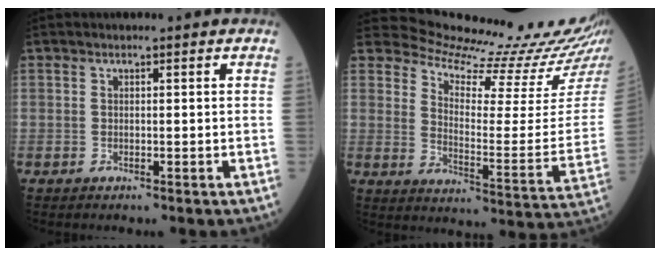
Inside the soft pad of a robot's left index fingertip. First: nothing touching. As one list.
[{"total": 17.7, "force": [17.4, -1.6, 2.8], "torque": [-0.056, -0.128, 0.224]}]